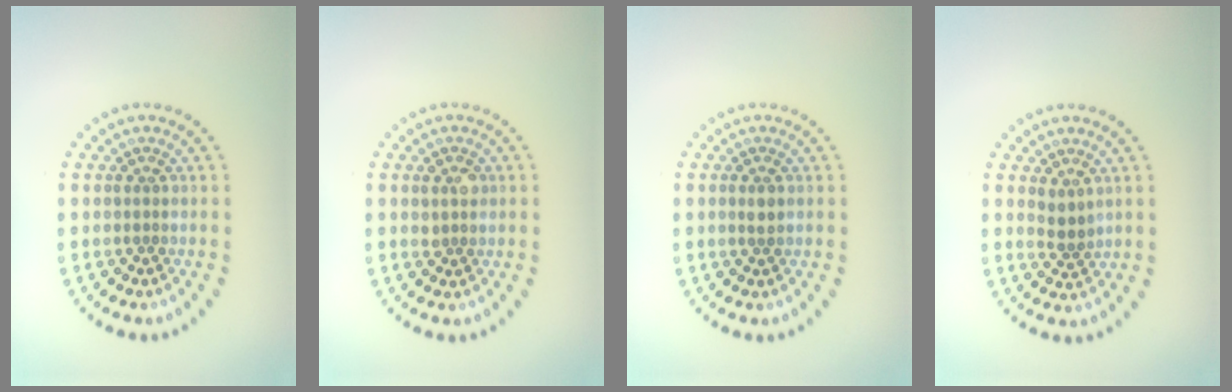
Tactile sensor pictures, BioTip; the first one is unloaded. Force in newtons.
{"total": 1.6, "press": 1.6, "slide": 0.4}
{"total": 1.0, "press": 1.0, "slide": 0.4}
{"total": 1.7, "press": 1.3, "slide": 1.0}